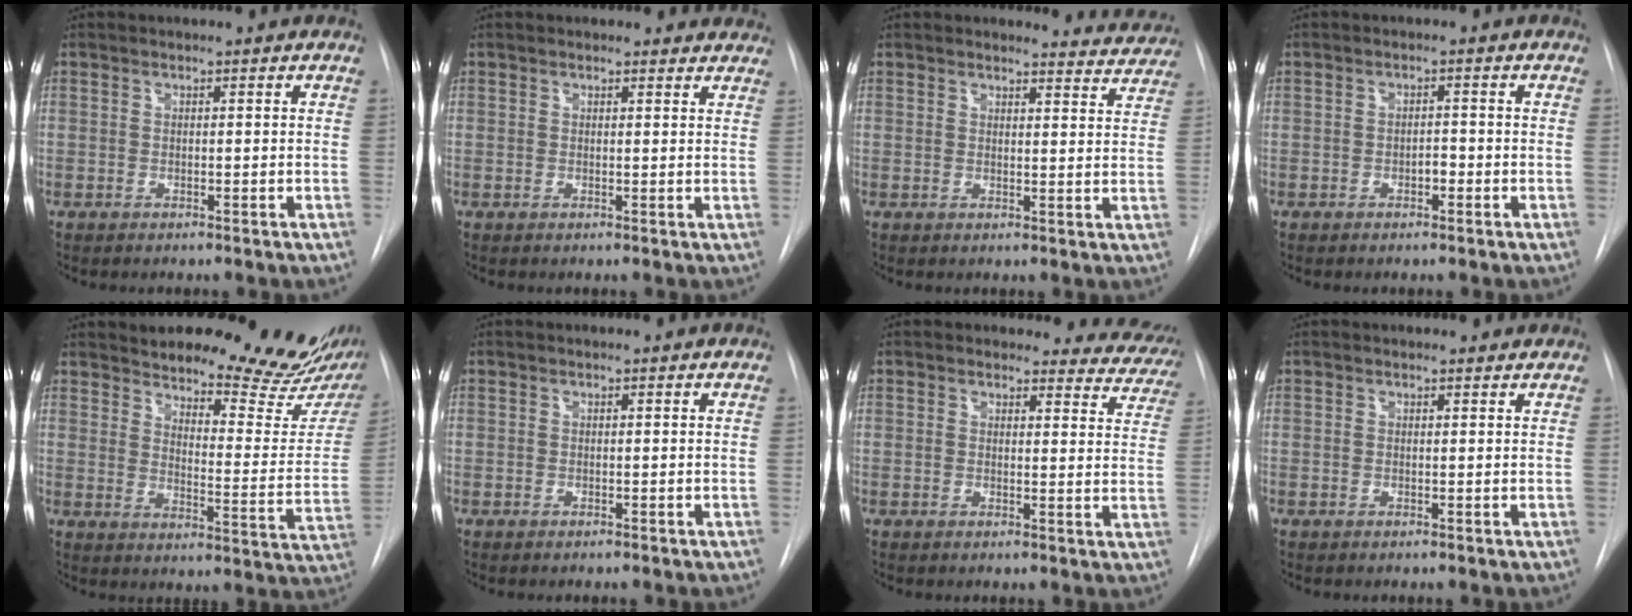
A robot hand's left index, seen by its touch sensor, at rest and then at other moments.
{"total": 5.6, "force": [5.3, 1.7, 0.6], "torque": [0.016, -0.001, 0.036]}
{"total": 6.3, "force": [6.2, 1.0, -0.3], "torque": [0.018, -0.029, 0.050]}
{"total": 1.3, "force": [-0.6, 0.7, 1.0], "torque": [-0.013, 0.003, -0.011]}
{"total": 22.7, "force": [20.4, 3.5, 9.3], "torque": [-0.126, -0.099, 0.245]}
{"total": 0.0}
{"total": 9.6, "force": [9.1, 2.8, -0.4], "torque": [0.052, -0.050, 0.061]}
{"total": 2.4, "force": [2.3, 0.5, 0.4], "torque": [-0.010, 0.010, 0.023]}